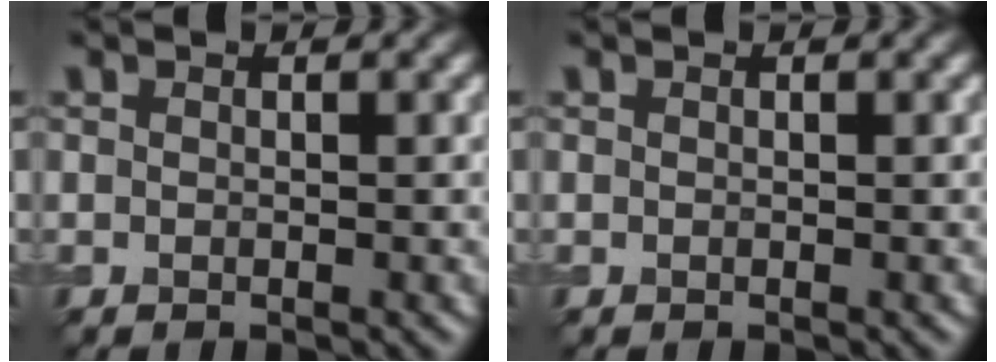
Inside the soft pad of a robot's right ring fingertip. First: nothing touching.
{"total": 0.0}